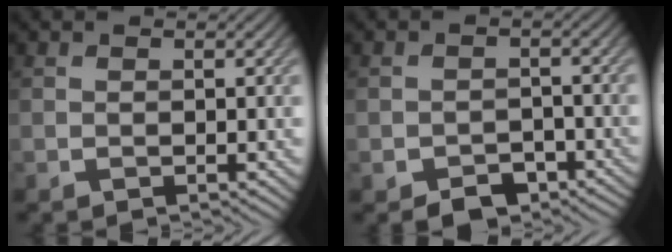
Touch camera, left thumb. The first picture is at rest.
{"total": 4.2, "force": [-2.9, 2.4, 1.7], "torque": [-0.023, -0.004, -0.048]}